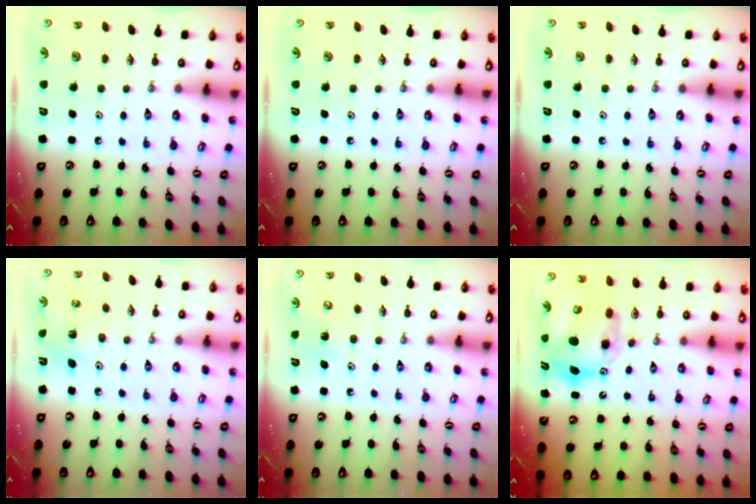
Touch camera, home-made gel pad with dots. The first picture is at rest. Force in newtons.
{"total": 0.0}
{"total": 0.0}
{"total": 2.8, "press": 2.8, "slide": 0.2}
{"total": 5.3, "press": 5.3, "slide": 0.3}
{"total": 10.8, "press": 10.8, "slide": 0.9}